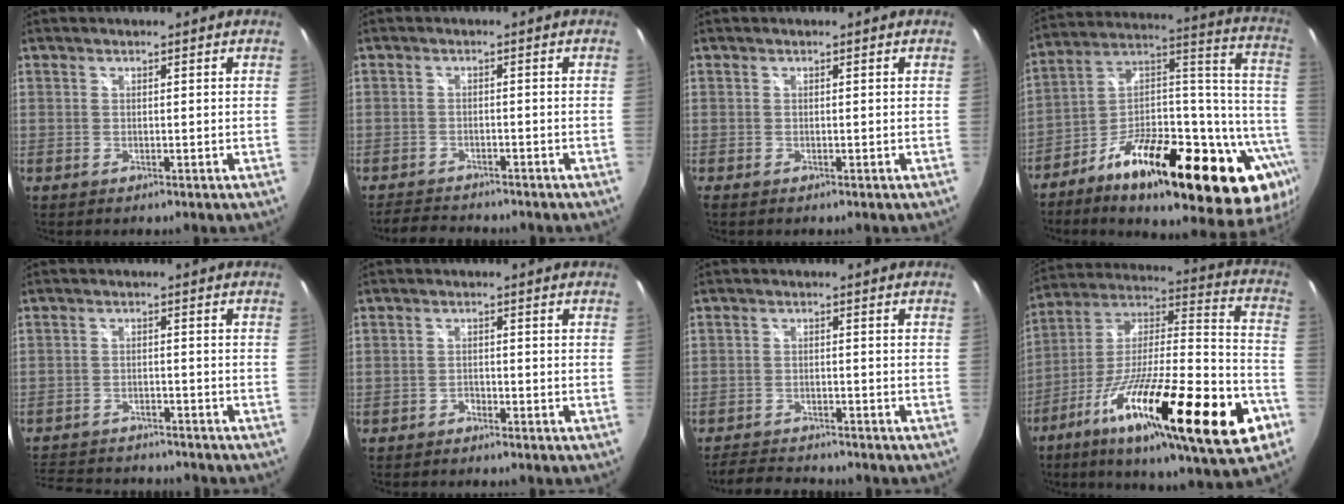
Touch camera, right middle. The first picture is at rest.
{"total": 4.8, "force": [-4.6, 1.1, 1.0], "torque": [-0.035, 0.001, -0.072]}
{"total": 0.0}
{"total": 32.1, "force": [-15.4, 11.5, 25.7], "torque": [-0.341, 0.039, -0.237]}
{"total": 13.6, "force": [-11.9, 4.5, 4.9], "torque": [-0.120, 0.000, -0.176]}
{"total": 1.4, "force": [-1.2, 0.6, 0.2], "torque": [-0.007, 0.000, -0.021]}
{"total": 6.1, "force": [-5.8, 1.2, 1.5], "torque": [-0.050, 0.000, -0.094]}
{"total": 32.4, "force": [-15.5, 6.7, 27.7], "torque": [-0.433, -0.044, -0.258]}